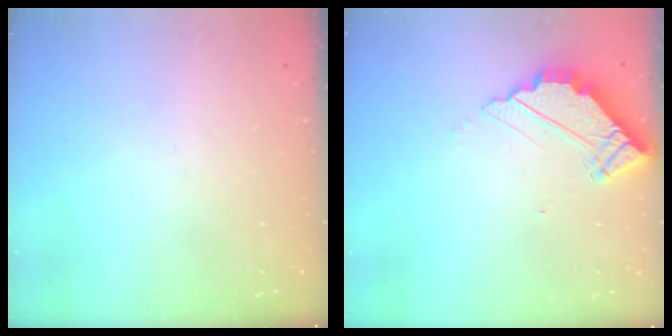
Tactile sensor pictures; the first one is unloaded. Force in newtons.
{"total": 4.4, "press": 4.4, "slide": 0.3}